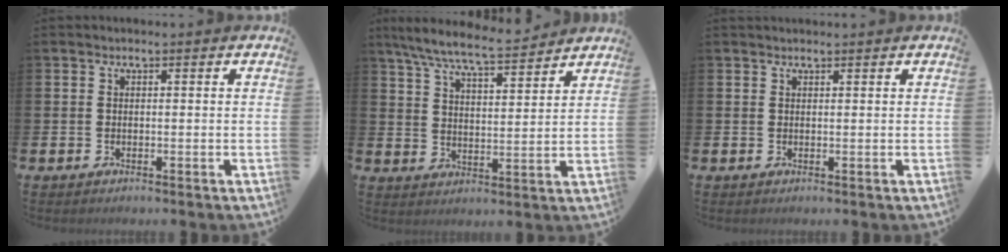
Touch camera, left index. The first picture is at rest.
{"total": 8.1, "force": [7.6, 0.6, 2.8], "torque": [-0.084, -0.039, 0.136]}
{"total": 0.8, "force": [0.8, 0.0, 0.1], "torque": [0.006, -0.003, 0.013]}